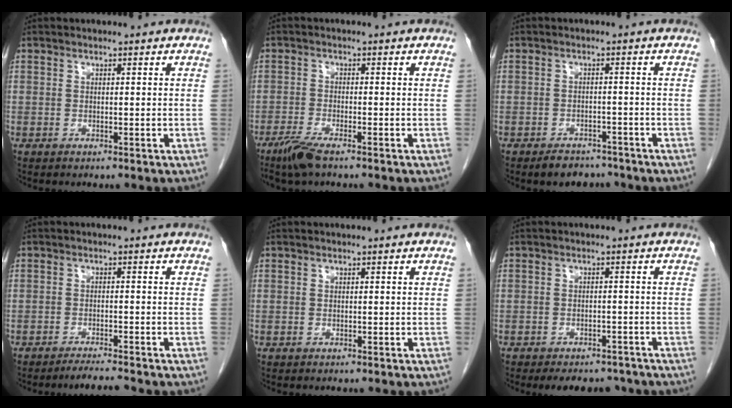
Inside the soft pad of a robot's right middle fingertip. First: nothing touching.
{"total": 4.3, "force": [-3.2, 0.5, 2.9], "torque": [-0.065, -0.011, -0.062]}
{"total": 4.0, "force": [-3.4, 1.8, 0.9], "torque": [-0.016, 0.000, -0.048]}
{"total": 3.0, "force": [-2.8, -0.7, 0.9], "torque": [-0.021, -0.014, -0.047]}
{"total": 0.0}
{"total": 7.4, "force": [-6.3, 3.3, 2.2], "torque": [-0.019, 0.000, -0.075]}